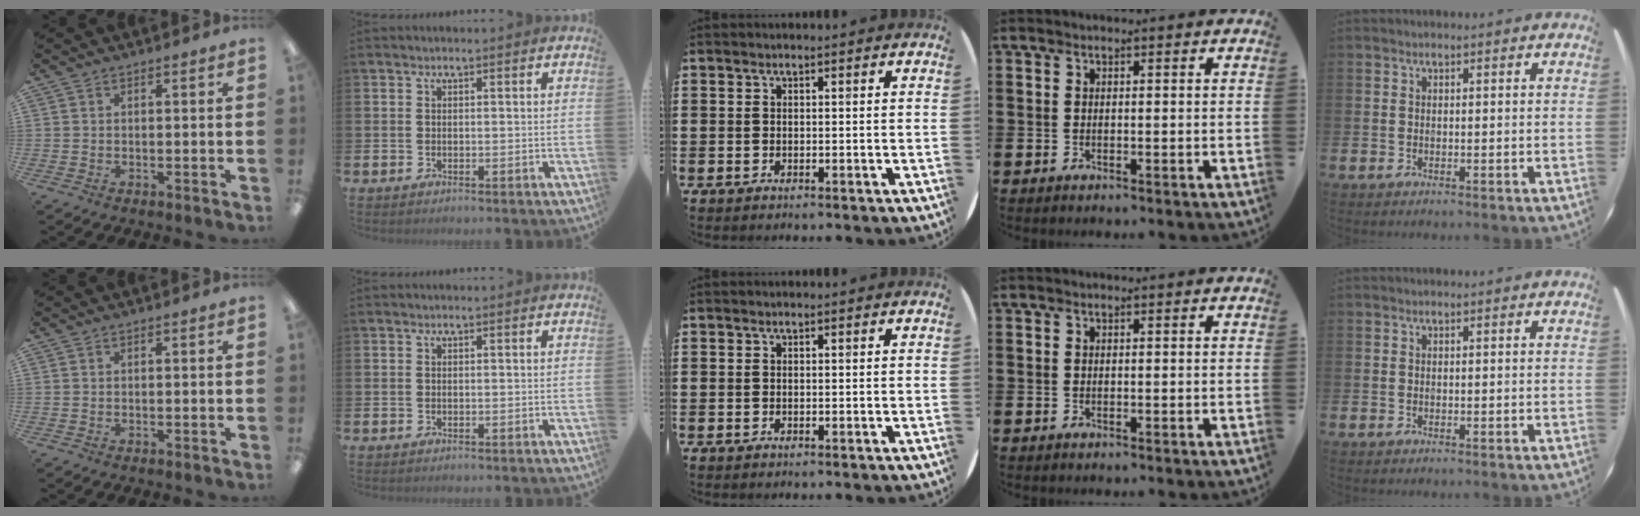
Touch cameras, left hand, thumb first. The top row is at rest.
{}